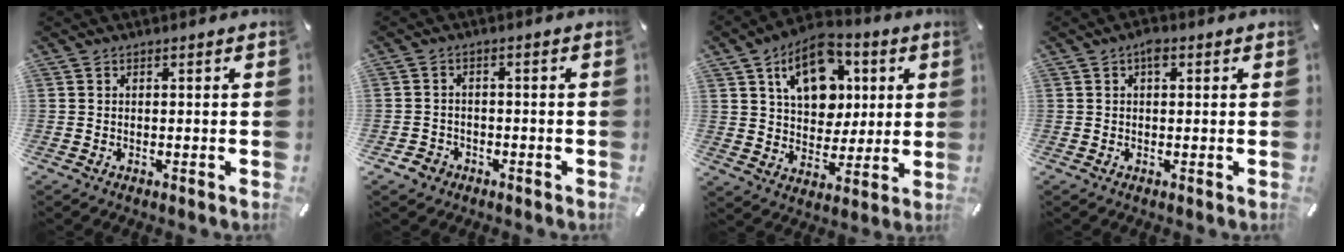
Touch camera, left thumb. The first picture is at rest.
{"total": 3.1, "force": [-2.0, 2.4, 0.3], "torque": [-0.004, 0.012, -0.041]}
{"total": 14.9, "force": [6.0, 10.8, 8.4], "torque": [-0.125, -0.011, 0.110]}
{"total": 2.5, "force": [0.8, 1.4, 1.9], "torque": [-0.033, 0.004, 0.011]}